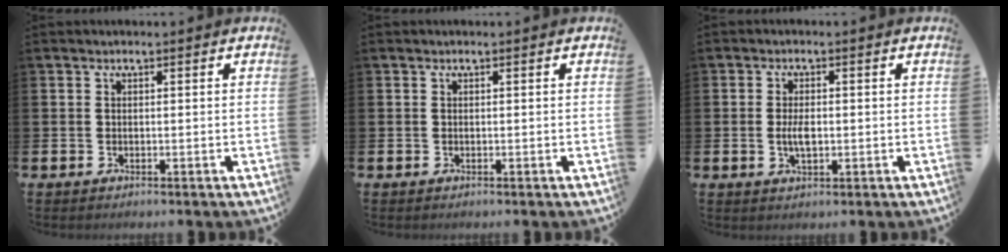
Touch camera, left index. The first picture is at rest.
{"total": 0.0}
{"total": 3.0, "force": [-0.1, 1.4, 2.6], "torque": [-0.040, -0.001, -0.004]}